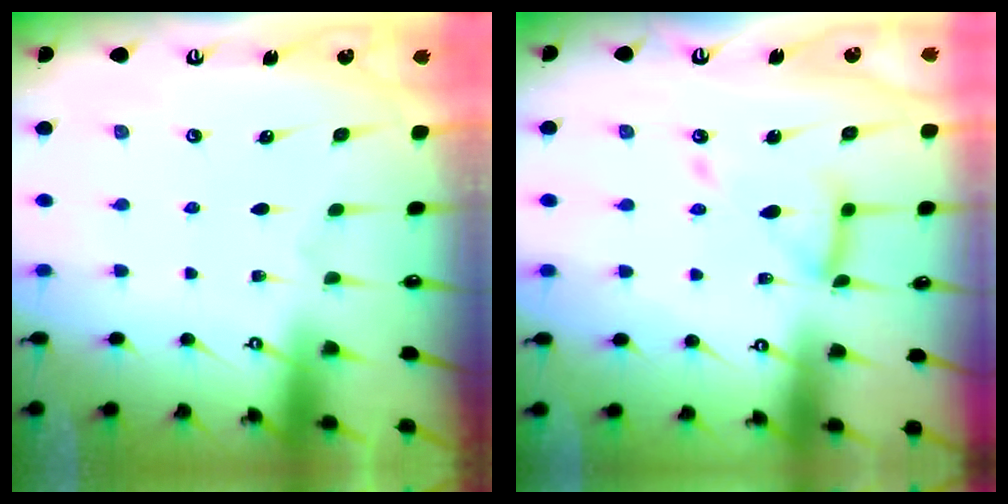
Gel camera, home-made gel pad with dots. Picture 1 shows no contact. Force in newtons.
{"total": 12.5, "press": 12.4, "slide": 1.3}